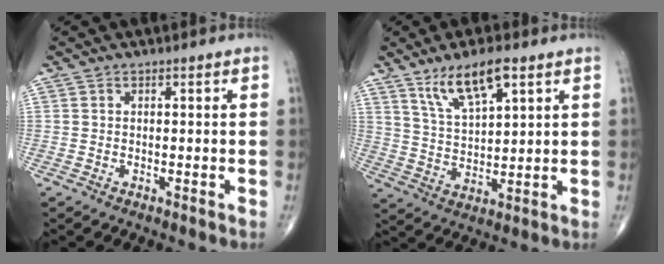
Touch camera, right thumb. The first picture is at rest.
{"total": 10.0, "force": [6.0, 3.2, 7.3], "torque": [-0.132, -0.026, 0.119]}